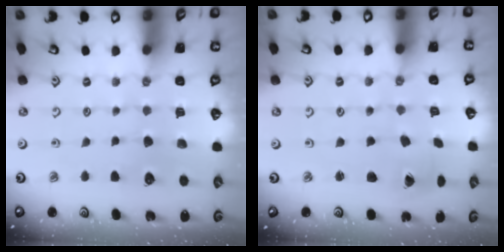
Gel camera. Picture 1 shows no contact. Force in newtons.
{"total": 1.5, "press": 1.5, "slide": 0.1}